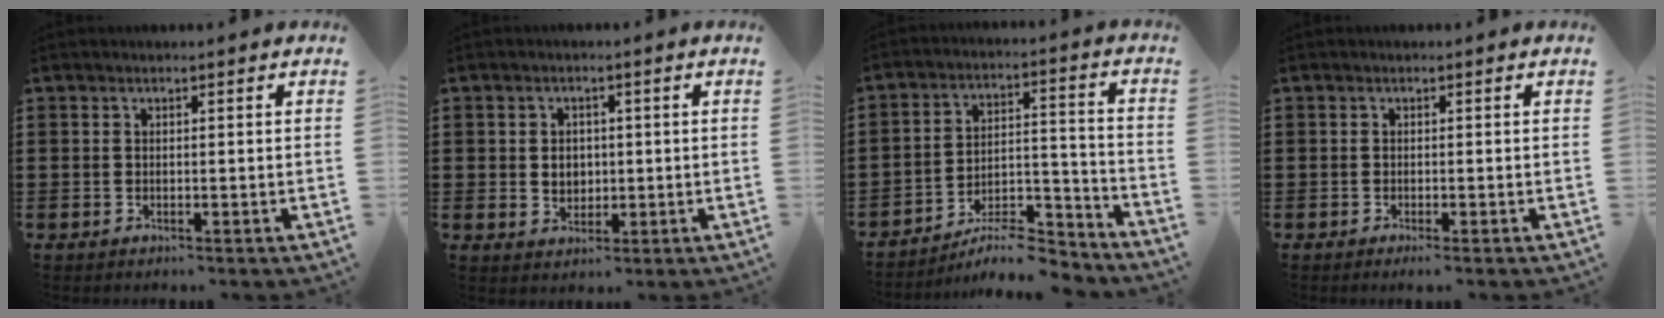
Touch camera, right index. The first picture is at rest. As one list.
[{"total": 2.8, "force": [0.2, 2.3, 1.5], "torque": [-0.027, 0.006, 0.000]}, {"total": 9.1, "force": [-8.4, 1.9, 3.2], "torque": [-0.033, 0.031, -0.156]}, {"total": 0.6, "force": [-0.4, 0.0, 0.4], "torque": [-0.008, -0.003, -0.007]}]